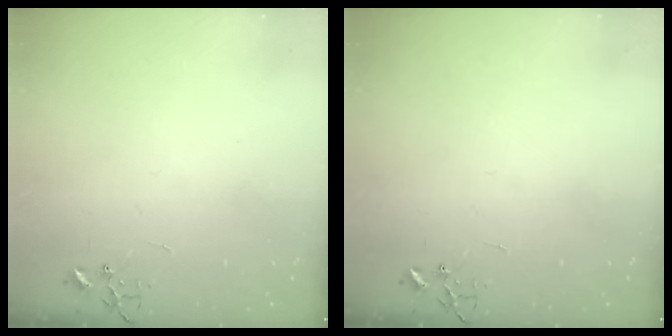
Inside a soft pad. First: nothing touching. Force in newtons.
{"total": 0.0}